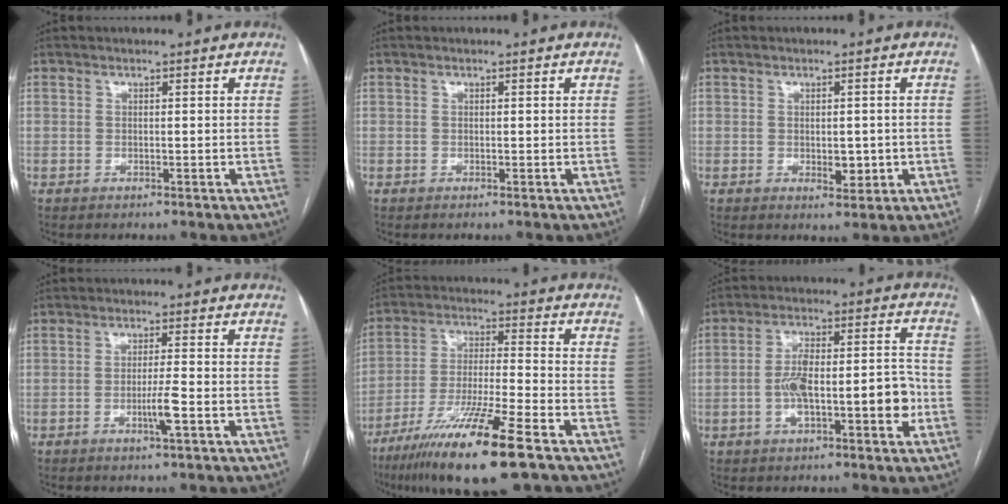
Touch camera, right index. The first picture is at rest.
{"total": 0.0}
{"total": 3.0, "force": [-0.4, 1.7, 2.5], "torque": [-0.032, -0.003, 0.001]}
{"total": 3.8, "force": [-1.4, -0.3, 3.5], "torque": [-0.065, -0.006, -0.027]}
{"total": 16.4, "force": [-10.0, 0.5, 13.0], "torque": [-0.252, -0.044, -0.180]}
{"total": 12.2, "force": [-2.9, 3.5, 11.4], "torque": [-0.186, 0.033, -0.042]}